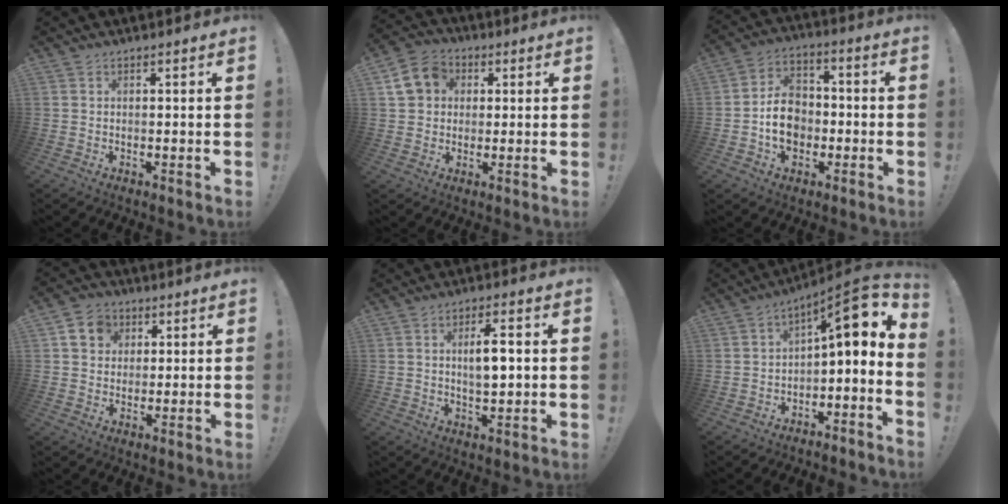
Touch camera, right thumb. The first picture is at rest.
{"total": 10.7, "force": [2.9, 9.2, 4.5], "torque": [-0.069, 0.000, 0.061]}
{"total": 12.1, "force": [-2.2, 9.6, 6.9], "torque": [-0.106, 0.023, -0.034]}
{"total": 8.1, "force": [3.1, 6.9, 3.0], "torque": [-0.045, -0.005, 0.063]}
{"total": 6.9, "force": [0.9, 2.4, 6.4], "torque": [-0.101, 0.001, 0.010]}
{"total": 10.1, "force": [3.0, 2.7, 9.2], "torque": [-0.128, -0.027, 0.046]}